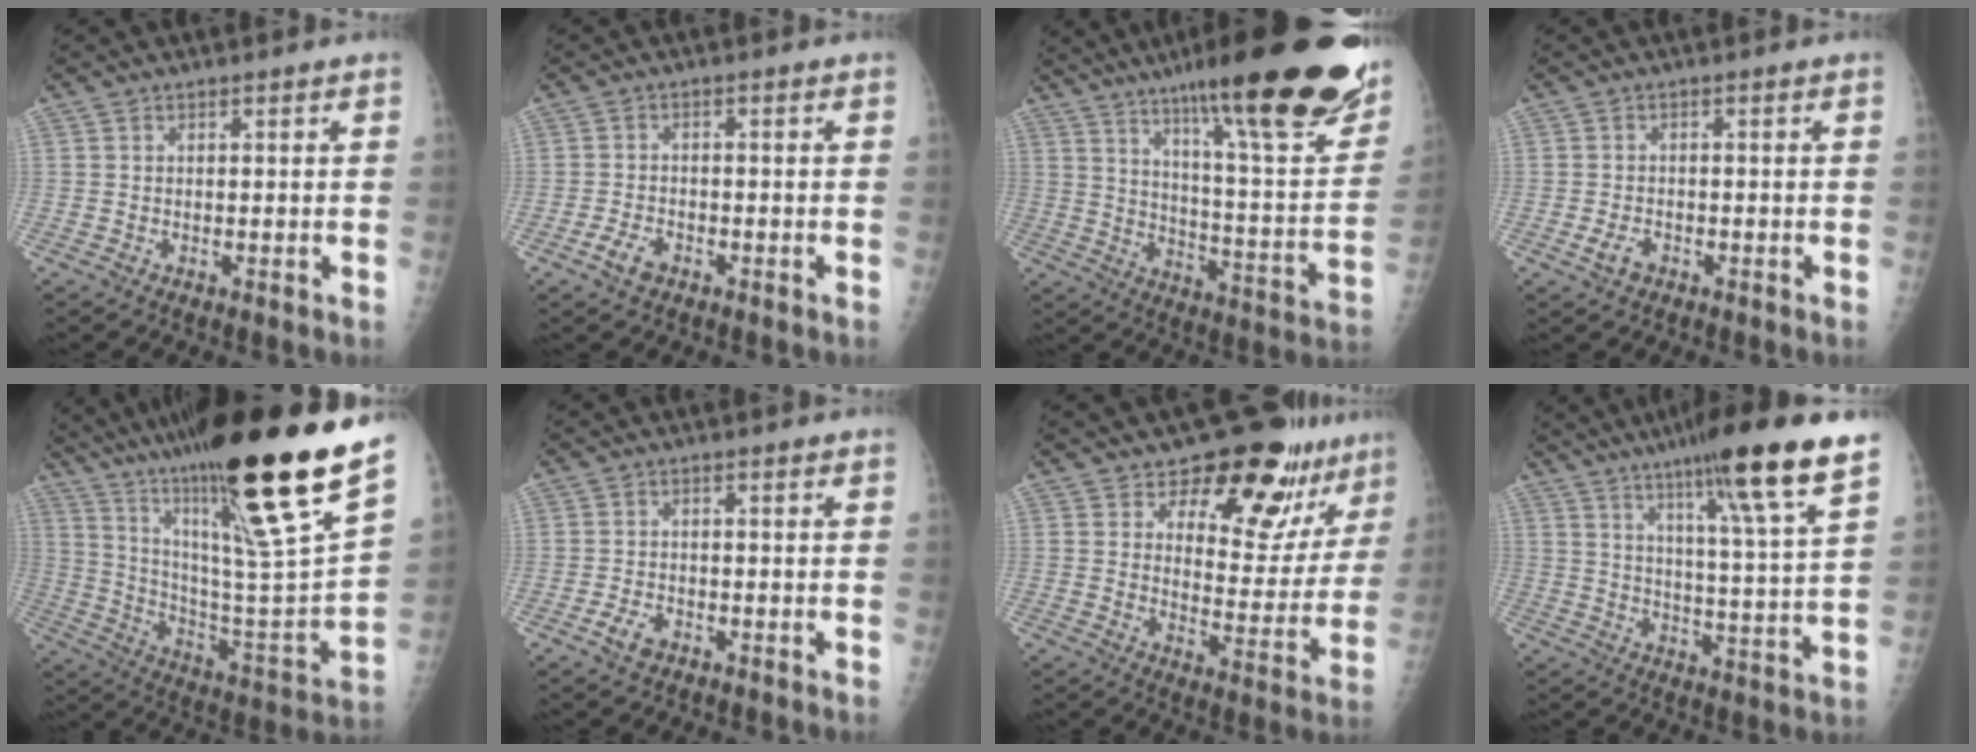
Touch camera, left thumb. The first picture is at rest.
{"total": 3.5, "force": [-2.1, 2.1, 1.9], "torque": [-0.034, 0.009, -0.037]}
{"total": 31.3, "force": [20.0, 5.7, 23.5], "torque": [-0.286, -0.063, 0.290]}
{"total": 2.9, "force": [-1.4, 1.9, 1.7], "torque": [-0.028, 0.003, -0.023]}
{"total": 33.5, "force": [22.3, 3.4, 24.8], "torque": [-0.390, -0.083, 0.369]}
{"total": 3.2, "force": [-1.8, 2.0, 1.7], "torque": [-0.029, 0.006, -0.032]}
{"total": 16.8, "force": [11.9, 8.3, 8.5], "torque": [-0.047, -0.080, 0.151]}
{"total": 18.0, "force": [11.4, 1.0, 13.9], "torque": [-0.197, -0.049, 0.166]}